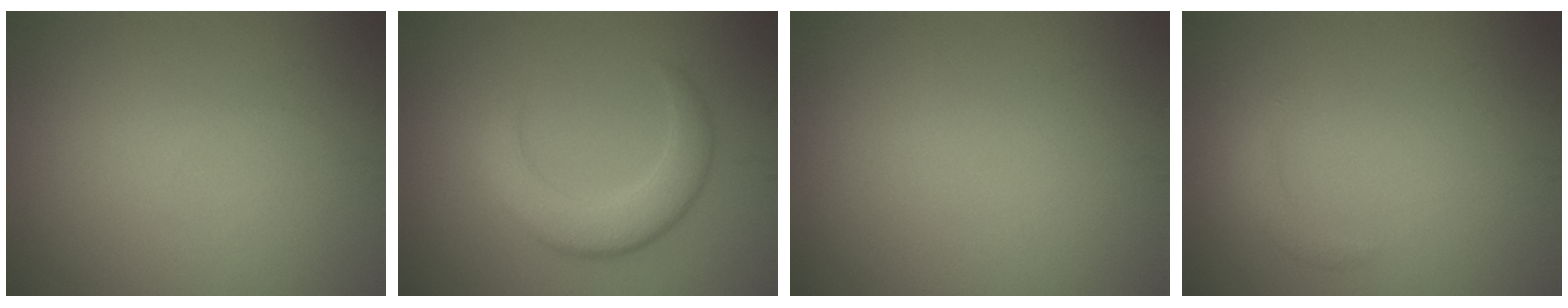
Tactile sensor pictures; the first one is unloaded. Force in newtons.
{"total": 4.8, "press": 4.7, "slide": 0.4}
{"total": 0.0}
{"total": 1.4, "press": 1.4, "slide": 0.0}